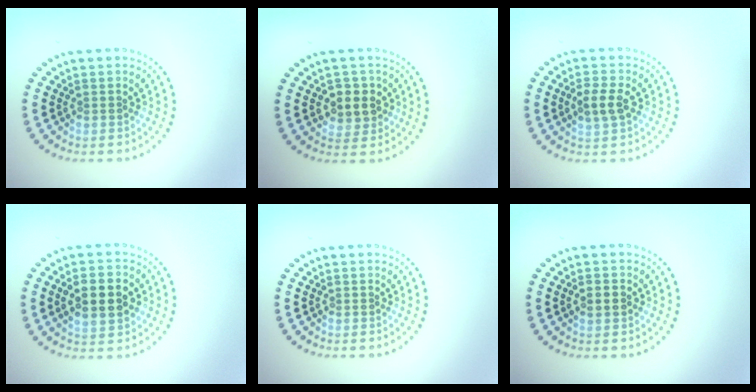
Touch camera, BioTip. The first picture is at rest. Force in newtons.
{"total": 3.1, "press": 3.0, "slide": 0.9}
{"total": 2.5, "press": 2.5, "slide": 0.3}
{"total": 4.4, "press": 4.4, "slide": 0.3}
{"total": 0.0}
{"total": 2.0, "press": 2.0, "slide": 0.2}